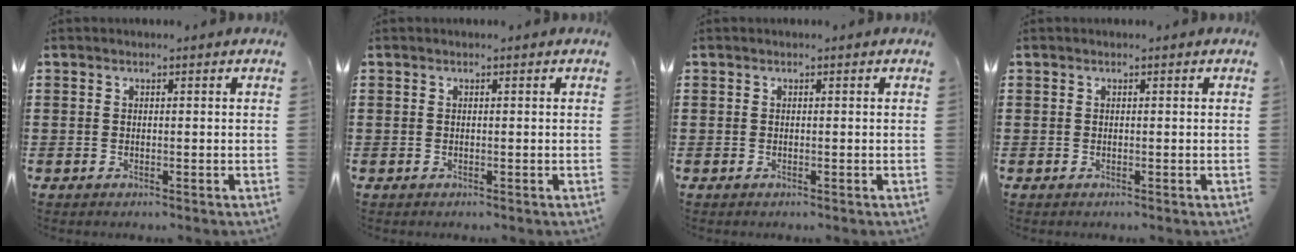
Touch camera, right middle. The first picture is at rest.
{"total": 0.0}
{"total": 0.0}
{"total": 0.0}